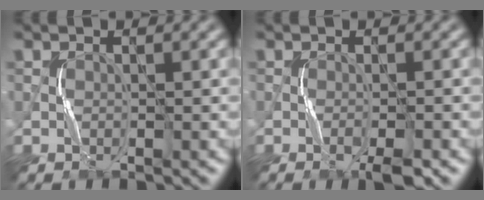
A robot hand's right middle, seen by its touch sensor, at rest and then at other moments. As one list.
[{"total": 2.2, "force": [-1.3, 0.2, 1.7], "torque": [-0.030, 0.005, -0.024]}]